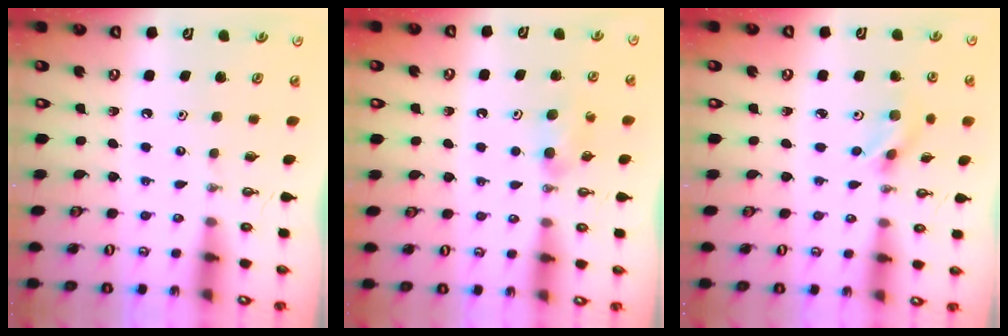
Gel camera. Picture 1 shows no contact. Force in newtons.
{"total": 4.2, "press": 3.9, "slide": 1.5}
{"total": 3.4, "press": 3.3, "slide": 0.8}